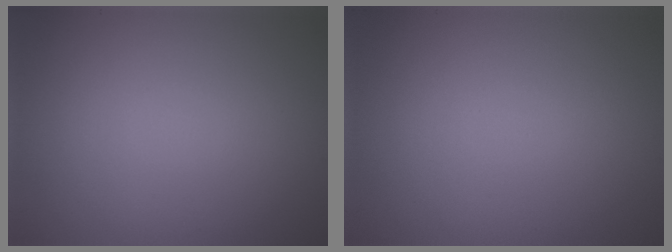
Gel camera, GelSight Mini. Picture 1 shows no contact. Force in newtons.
{"total": 0.0}